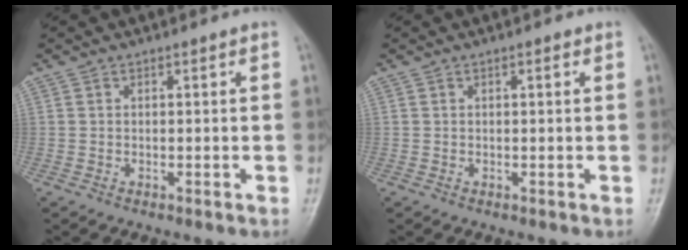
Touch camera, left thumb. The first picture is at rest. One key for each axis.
{"total": 0.8, "fx": 0.3, "fy": 0.2, "fz": 0.7, "tx": -0.011, "ty": 0.002, "tz": 0.003}